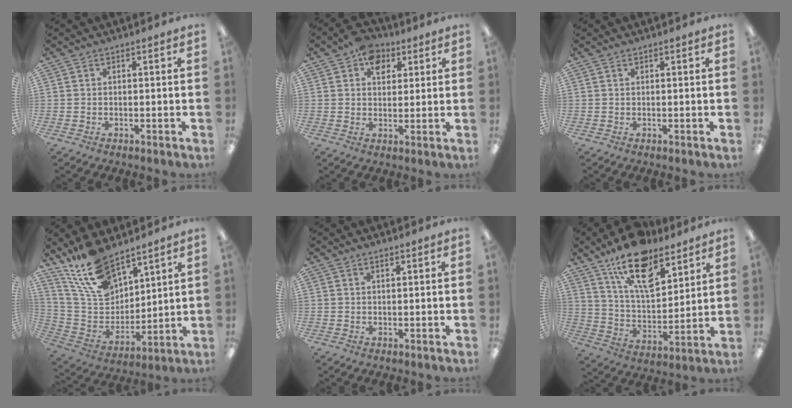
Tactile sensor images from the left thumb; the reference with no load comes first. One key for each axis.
{"total": 7.0, "fx": 3.5, "fy": 5.0, "fz": 3.5, "tx": -0.042, "ty": -0.005, "tz": 0.059}
{"total": 0.5, "fx": 0.4, "fy": 0.1, "fz": 0.3, "tx": -0.007, "ty": 0.002, "tz": 0.007}
{"total": 16.2, "fx": 12.4, "fy": 7.4, "fz": 7.3, "tx": -0.156, "ty": -0.065, "tz": 0.233}
{"total": 0.8, "fx": 0.6, "fy": 0.2, "fz": 0.5, "tx": -0.011, "ty": 0.000, "tz": 0.012}
{"total": 17.5, "fx": 11.9, "fy": 7.7, "fz": 10.4, "tx": -0.172, "ty": -0.056, "tz": 0.205}